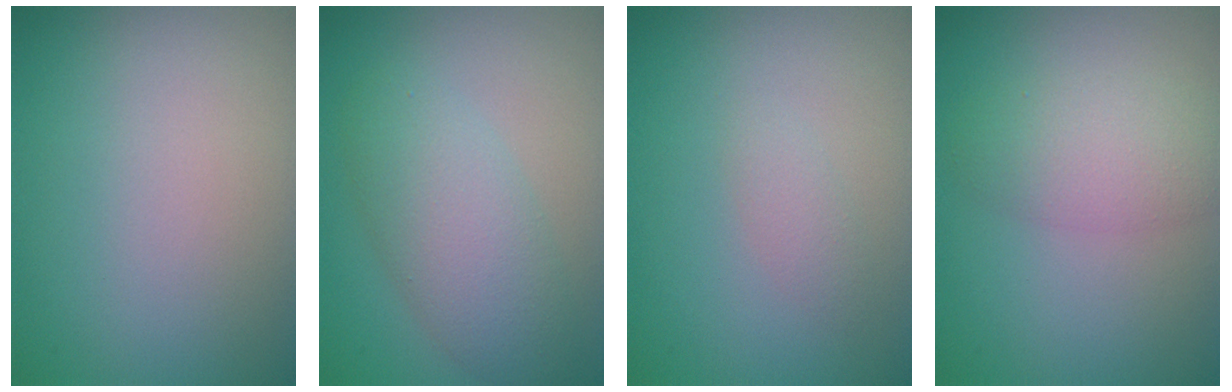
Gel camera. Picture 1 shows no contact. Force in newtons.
{"total": 4.9, "press": 4.9, "slide": 0.2}
{"total": 1.1, "press": 1.1, "slide": 0.0}
{"total": 3.6, "press": 3.6, "slide": 0.2}